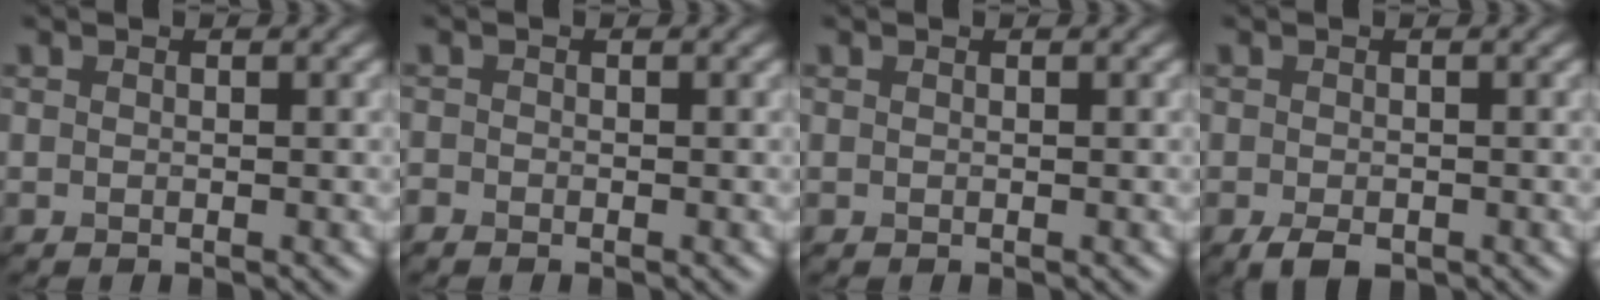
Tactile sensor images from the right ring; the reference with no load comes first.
{"total": 0.6, "force": [-0.5, 0.3, 0.1], "torque": [0.002, -0.004, -0.012]}
{"total": 0.0}
{"total": 2.0, "force": [-1.1, 1.0, 1.3], "torque": [-0.025, -0.006, -0.018]}